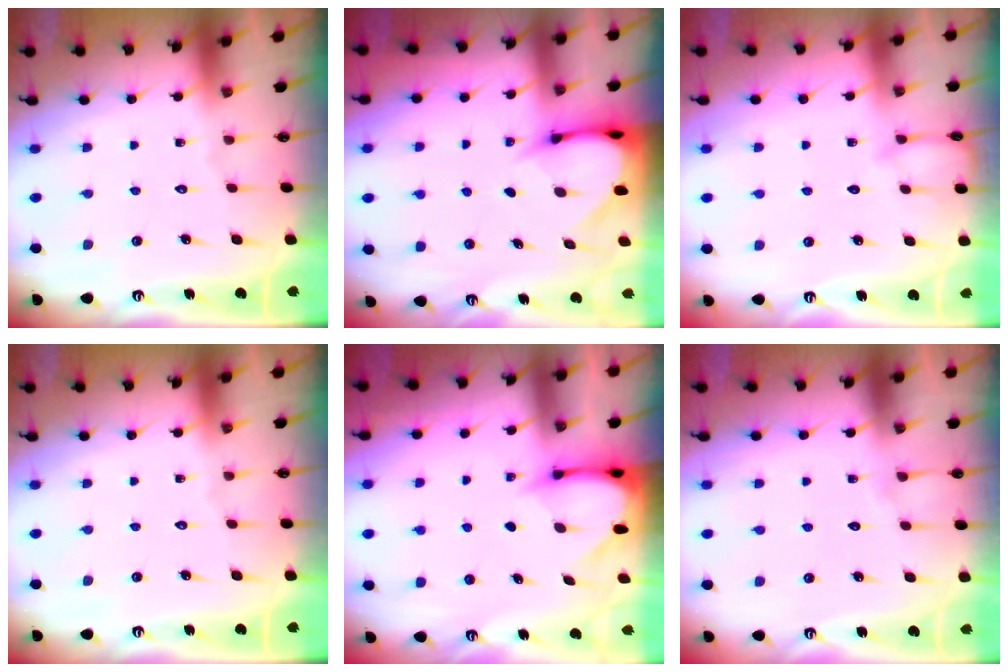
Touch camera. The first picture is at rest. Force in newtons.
{"total": 3.9, "press": 3.9, "slide": 0.3}
{"total": 3.3, "press": 3.3, "slide": 0.3}
{"total": 0.0}
{"total": 3.3, "press": 3.3, "slide": 0.2}
{"total": 2.9, "press": 2.9, "slide": 0.2}